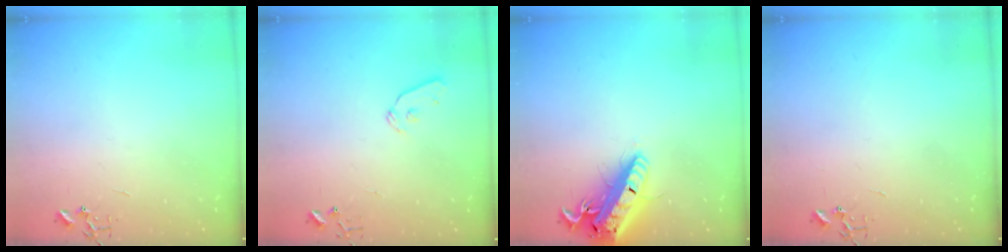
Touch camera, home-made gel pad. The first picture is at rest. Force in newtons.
{"total": 8.7, "press": 8.7, "slide": 0.9}
{"total": 21.8, "press": 21.4, "slide": 4.2}
{"total": 0.0}